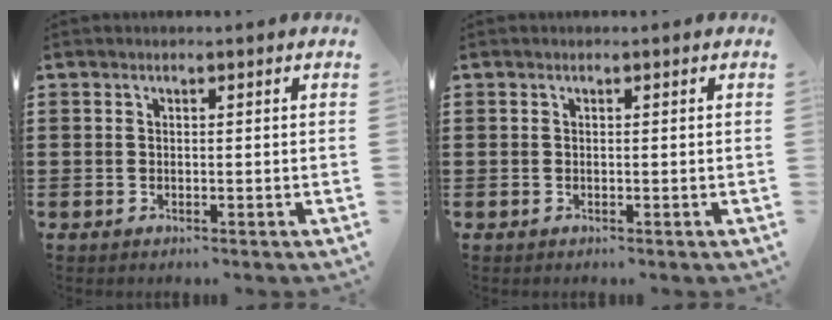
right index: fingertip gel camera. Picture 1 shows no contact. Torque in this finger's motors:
{"motor_torque": [0.00, 0.00, 0.00, 0.00]}